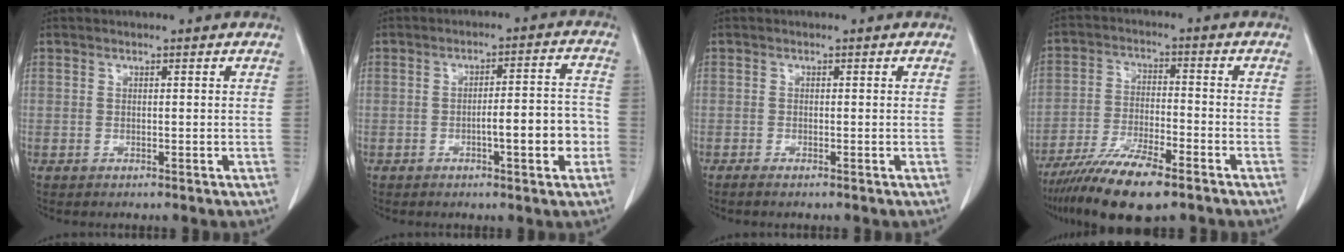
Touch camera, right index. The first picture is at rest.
{"total": 7.7, "force": [-2.2, 1.3, 7.2], "torque": [-0.102, 0.019, -0.028]}
{"total": 1.2, "force": [-1.0, 0.0, 0.7], "torque": [-0.013, -0.002, -0.015]}
{"total": 12.2, "force": [-8.7, 2.2, 8.3], "torque": [-0.150, -0.025, -0.152]}